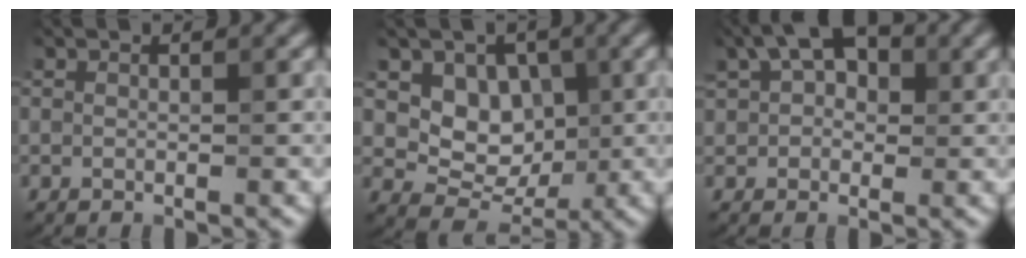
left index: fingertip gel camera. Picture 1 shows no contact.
{"total": 5.0, "force": [0.8, 4.1, 2.9], "torque": [-0.039, -0.011, 0.010]}
{"total": 5.4, "force": [2.2, 3.4, 3.5], "torque": [-0.059, 0.017, 0.020]}